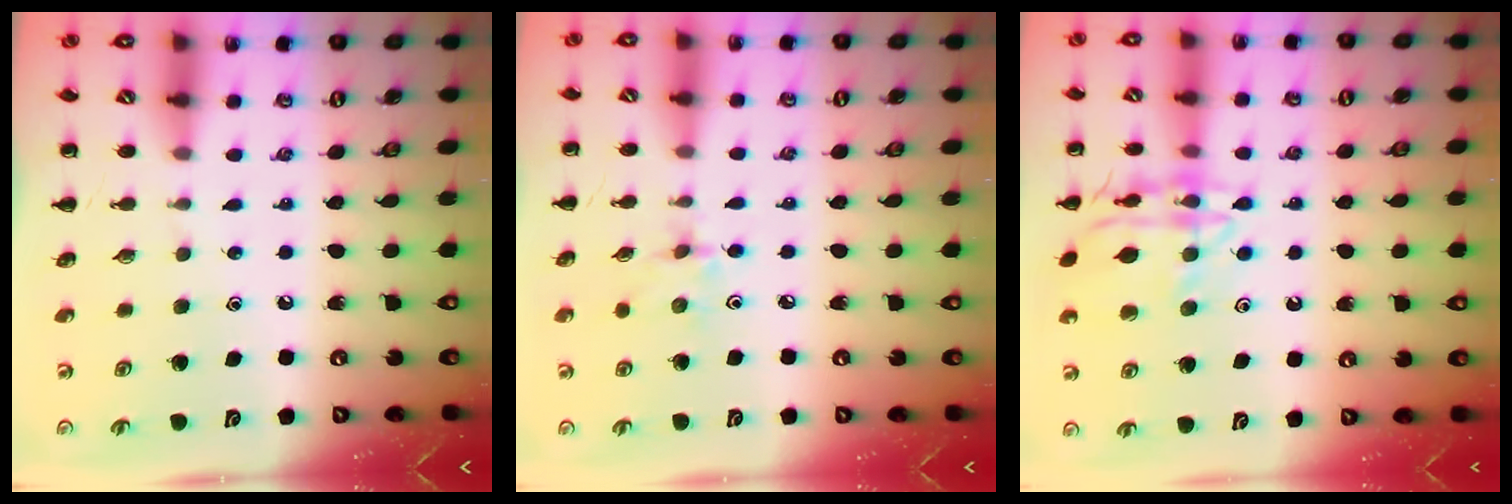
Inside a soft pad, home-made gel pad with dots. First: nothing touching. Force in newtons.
{"total": 2.9, "press": 2.7, "slide": 0.9}
{"total": 14.8, "press": 14.8, "slide": 0.9}